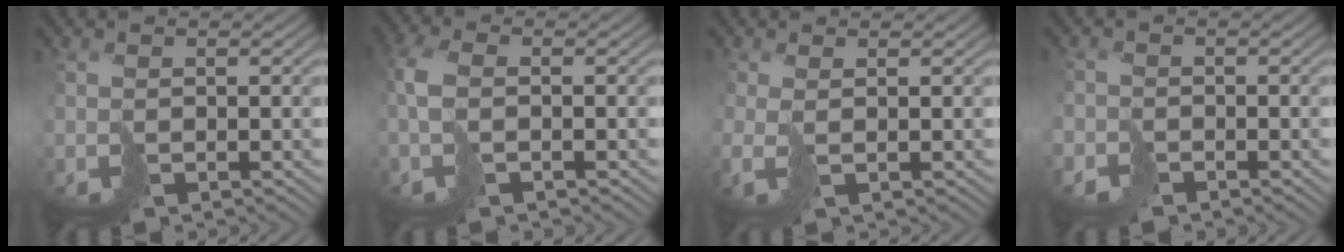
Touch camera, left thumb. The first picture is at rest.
{"total": 3.4, "force": [-0.5, 1.6, 3.0], "torque": [-0.083, 0.002, -0.013]}
{"total": 1.9, "force": [-0.2, 0.7, 1.7], "torque": [-0.045, -0.002, -0.004]}
{"total": 2.3, "force": [-1.9, 1.1, 0.3], "torque": [-0.006, -0.008, -0.043]}